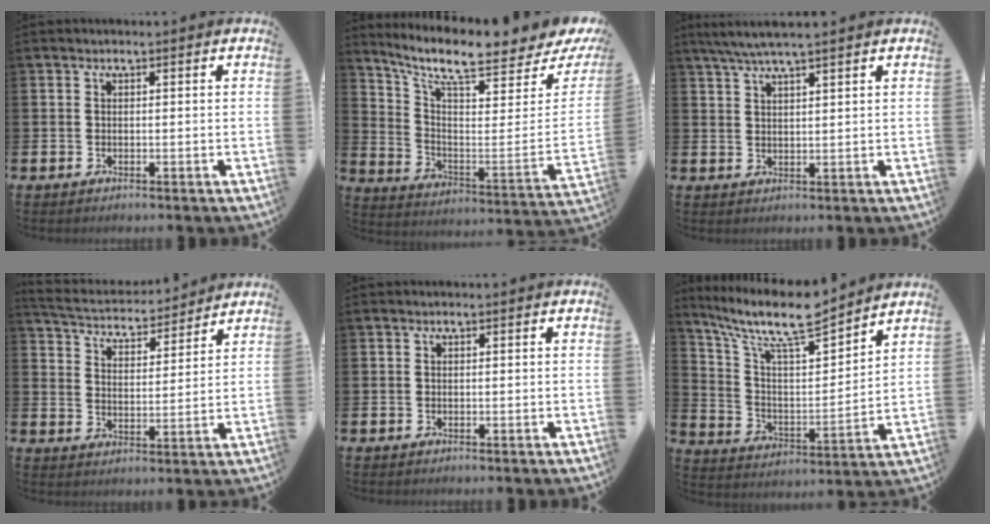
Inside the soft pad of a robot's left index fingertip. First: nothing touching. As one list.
[{"total": 9.2, "force": [7.6, 2.0, 4.8], "torque": [-0.107, -0.076, 0.123]}, {"total": 4.5, "force": [3.9, 0.2, 2.2], "torque": [-0.059, -0.004, 0.073]}, {"total": 4.9, "force": [4.8, 1.1, 0.6], "torque": [-0.042, -0.035, 0.081]}, {"total": 0.0}, {"total": 11.1, "force": [9.6, 2.1, 5.2], "torque": [-0.135, -0.062, 0.166]}]